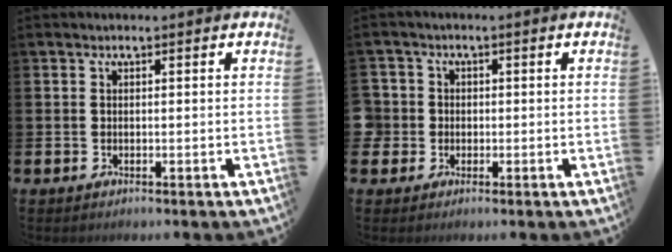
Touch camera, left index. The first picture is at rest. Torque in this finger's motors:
{"motor_torque": [0.07, 0.02, -0.01, -0.04]}